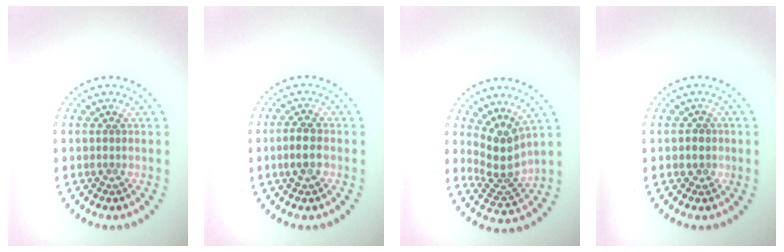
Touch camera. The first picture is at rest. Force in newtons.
{"total": 2.5, "press": 2.4, "slide": 0.4}
{"total": 3.6, "press": 2.7, "slide": 2.5}
{"total": 1.1, "press": 1.0, "slide": 0.5}